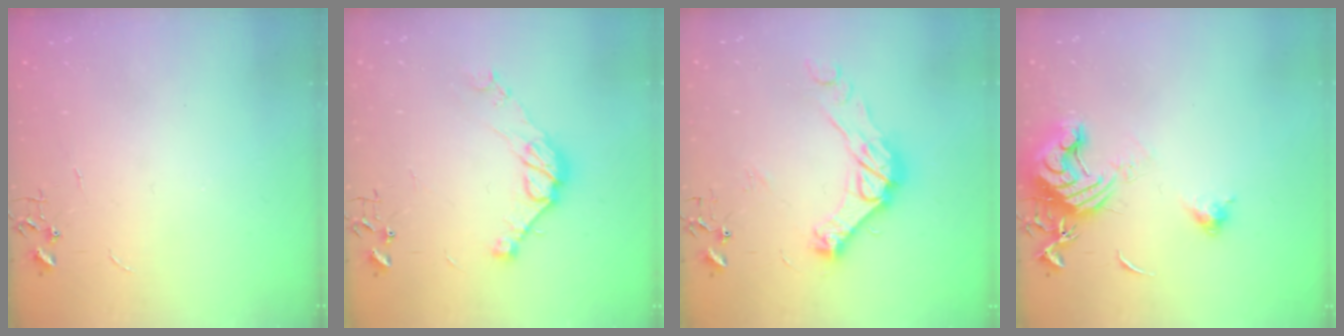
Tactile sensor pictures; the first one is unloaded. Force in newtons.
{"total": 11.6, "press": 11.6, "slide": 0.8}
{"total": 15.9, "press": 15.9, "slide": 1.2}
{"total": 14.1, "press": 14.0, "slide": 1.7}